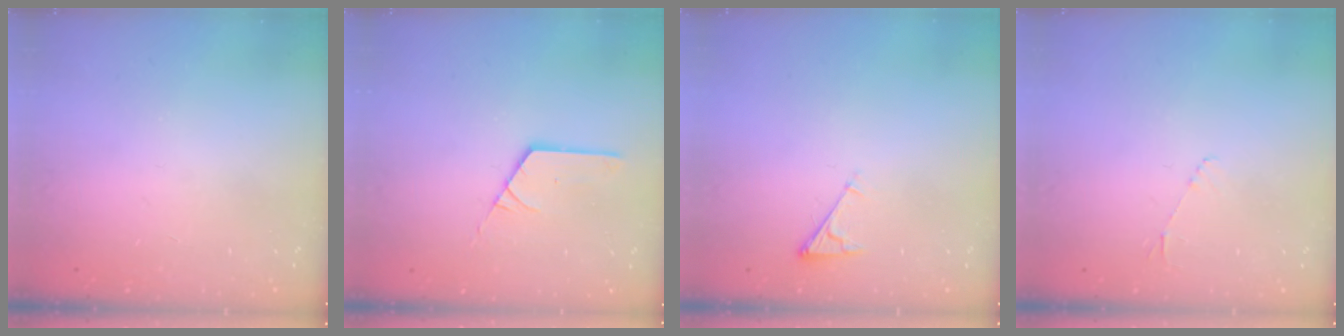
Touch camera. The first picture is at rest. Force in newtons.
{"total": 2.7, "press": 2.7, "slide": 0.1}
{"total": 2.8, "press": 2.7, "slide": 0.4}
{"total": 4.0, "press": 4.0, "slide": 0.6}